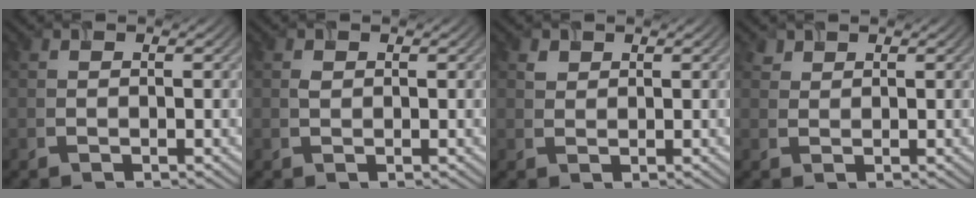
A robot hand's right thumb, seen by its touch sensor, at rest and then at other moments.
{"total": 0.6, "force": [0.2, 0.4, 0.4], "torque": [-0.011, 0.000, 0.003]}
{"total": 1.1, "force": [0.8, 0.8, 0.3], "torque": [-0.007, -0.001, 0.015]}
{"total": 1.1, "force": [0.9, 0.6, 0.2], "torque": [-0.006, 0.000, 0.019]}